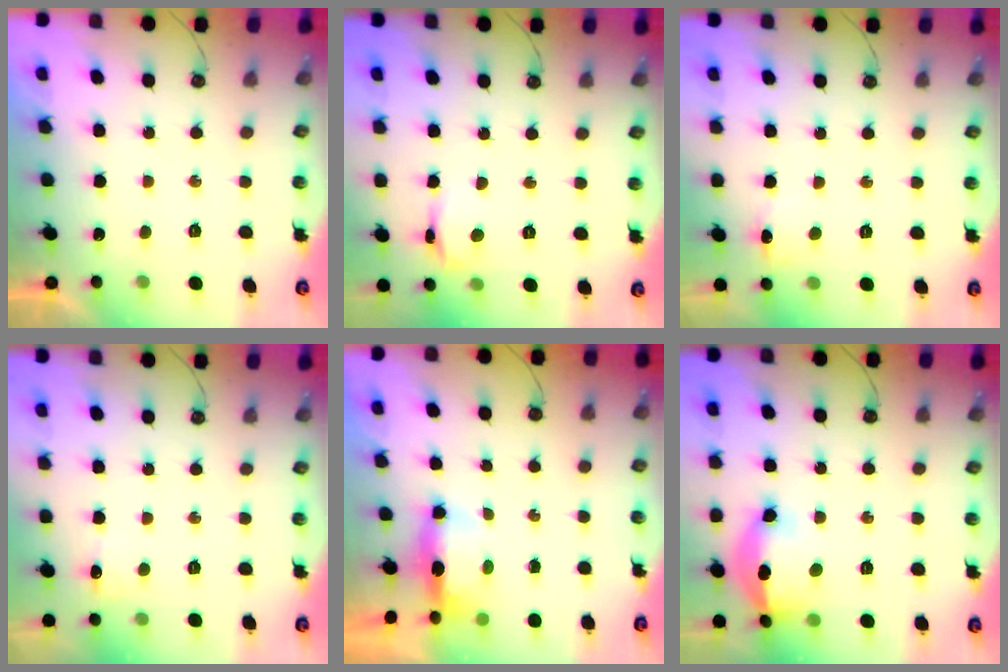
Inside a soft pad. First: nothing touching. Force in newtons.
{"total": 7.1, "press": 7.1, "slide": 0.5}
{"total": 6.8, "press": 6.8, "slide": 0.8}
{"total": 5.6, "press": 5.4, "slide": 1.4}
{"total": 7.0, "press": 6.1, "slide": 3.3}
{"total": 23.0, "press": 19.6, "slide": 12.0}